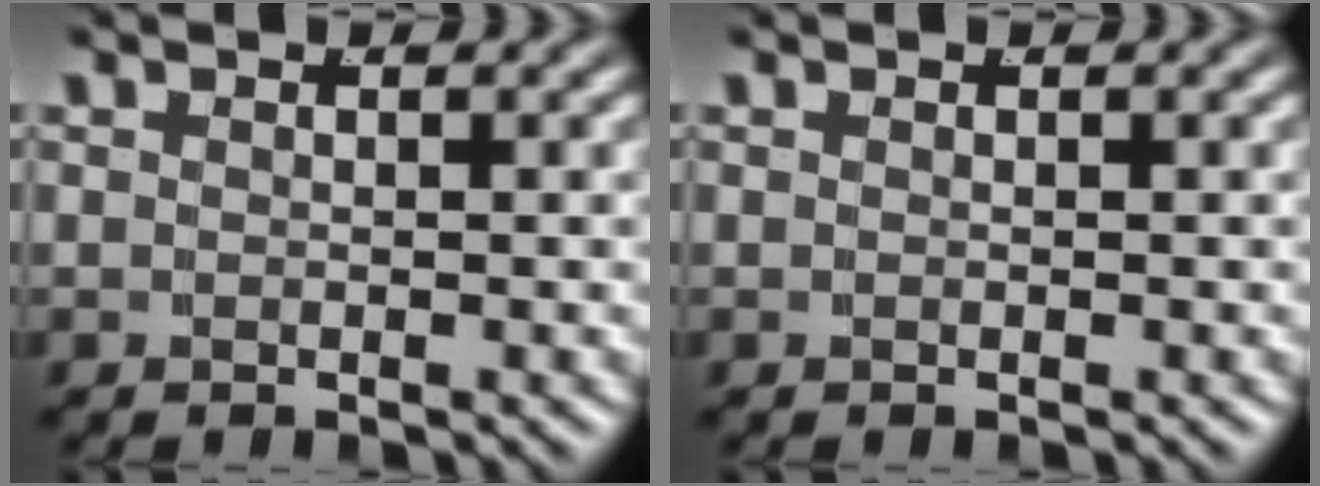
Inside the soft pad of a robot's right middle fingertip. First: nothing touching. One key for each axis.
{"total": 0.0}